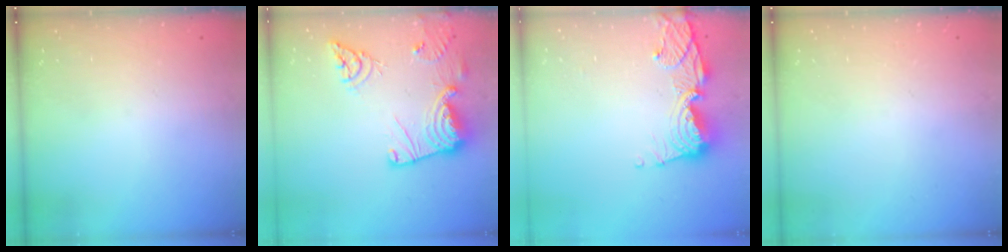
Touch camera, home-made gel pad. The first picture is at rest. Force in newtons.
{"total": 18.1, "press": 18.0, "slide": 1.7}
{"total": 12.9, "press": 12.8, "slide": 1.6}
{"total": 0.0}